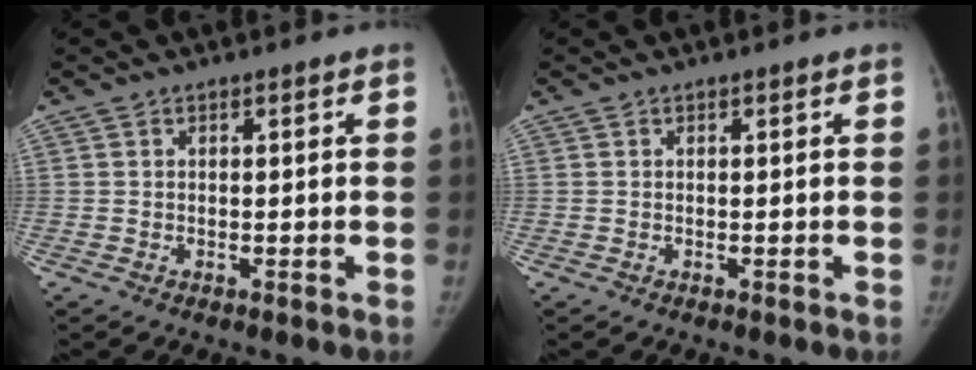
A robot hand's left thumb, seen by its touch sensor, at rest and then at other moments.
{"total": 0.0}